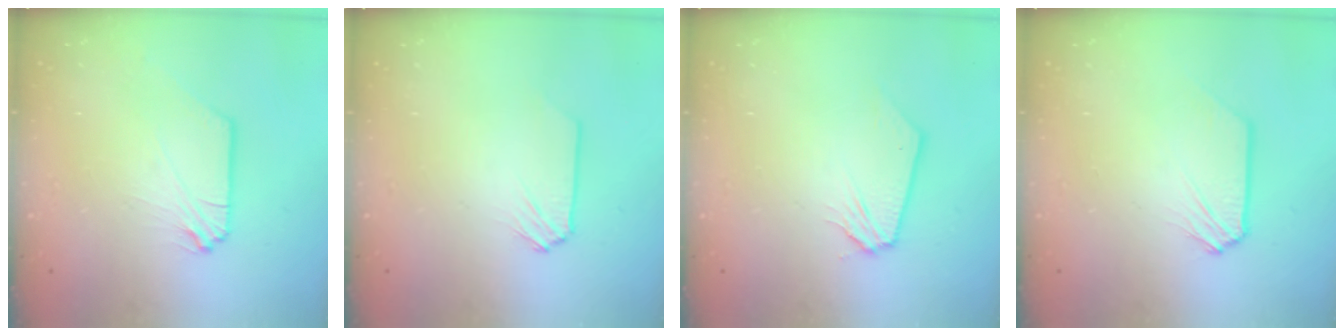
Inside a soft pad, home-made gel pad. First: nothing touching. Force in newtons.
{"total": 0.0}
{"total": 0.0}
{"total": 0.0}